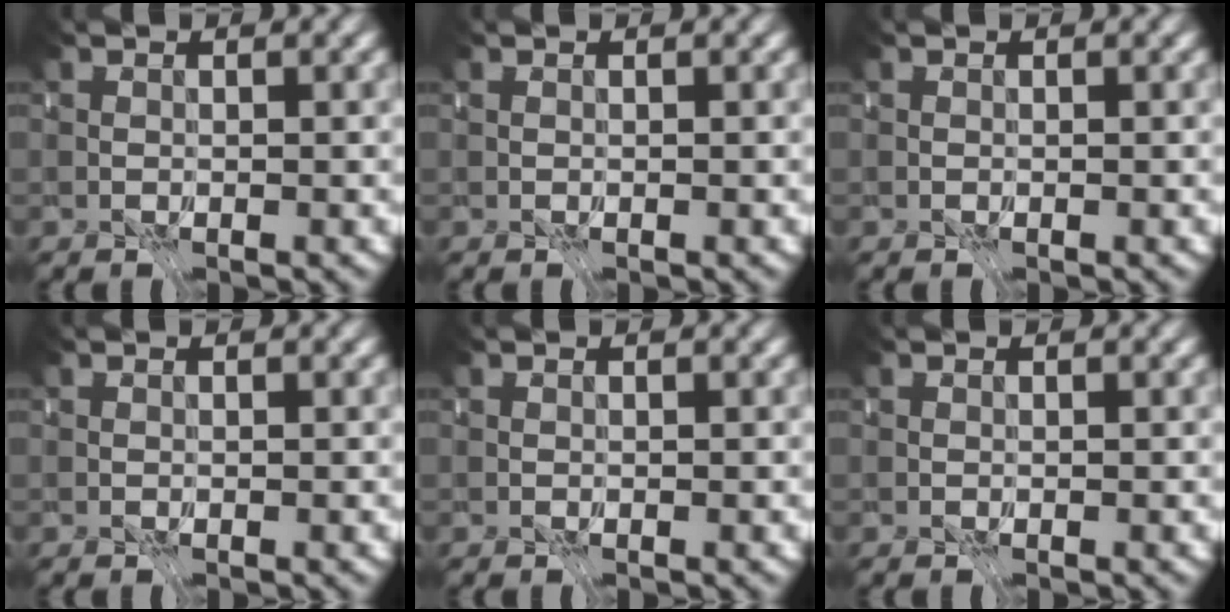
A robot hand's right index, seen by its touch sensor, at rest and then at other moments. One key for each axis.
{"total": 0.7, "fx": -0.3, "fy": -0.5, "fz": -0.5, "tx": 0.005, "ty": -0.002, "tz": 0.000}
{"total": 0.0}
{"total": 0.0}
{"total": 0.0}
{"total": 0.0}